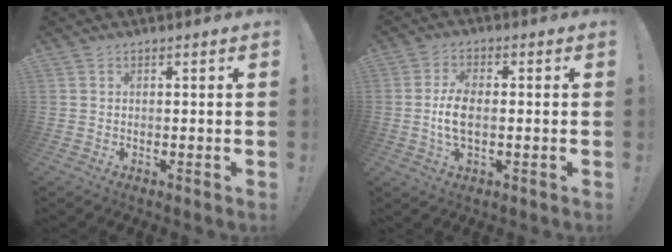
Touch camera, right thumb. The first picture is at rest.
{"total": 7.2, "force": [-0.6, 3.2, 6.4], "torque": [-0.128, -0.006, -0.013]}